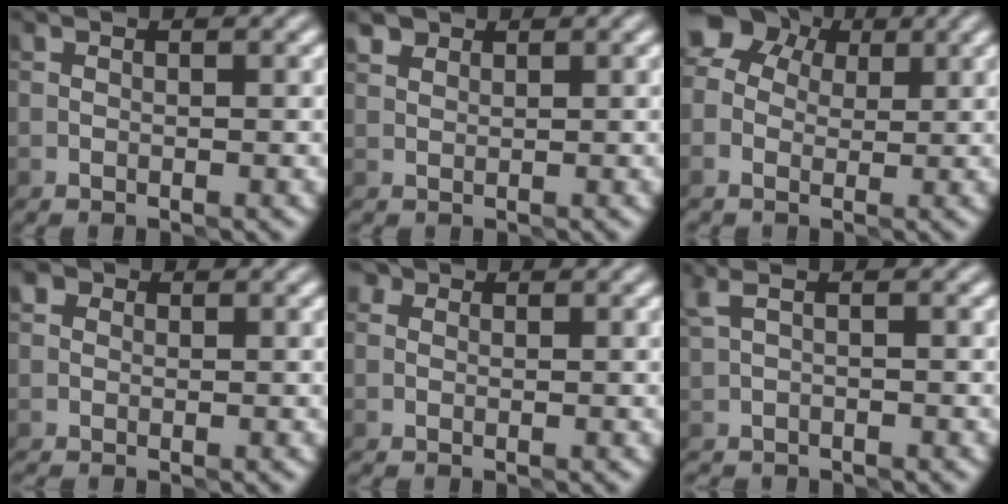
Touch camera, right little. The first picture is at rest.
{"total": 1.5, "force": [1.3, 0.8, 0.1], "torque": [-0.001, 0.006, 0.026]}
{"total": 6.6, "force": [2.3, 5.5, 2.9], "torque": [-0.053, 0.034, 0.015]}
{"total": 1.8, "force": [0.3, 1.6, 0.7], "torque": [-0.001, 0.011, -0.013]}
{"total": 1.6, "force": [0.6, 1.3, 0.6], "torque": [-0.003, 0.007, -0.009]}
{"total": 0.8, "force": [0.0, 0.3, 0.8], "torque": [-0.017, -0.002, 0.002]}